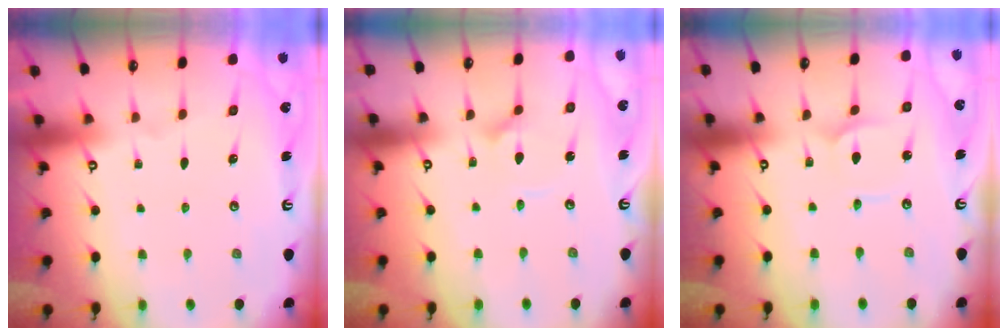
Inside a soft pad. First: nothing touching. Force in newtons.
{"total": 3.9, "press": 3.9, "slide": 0.4}
{"total": 1.6, "press": 1.6, "slide": 0.0}